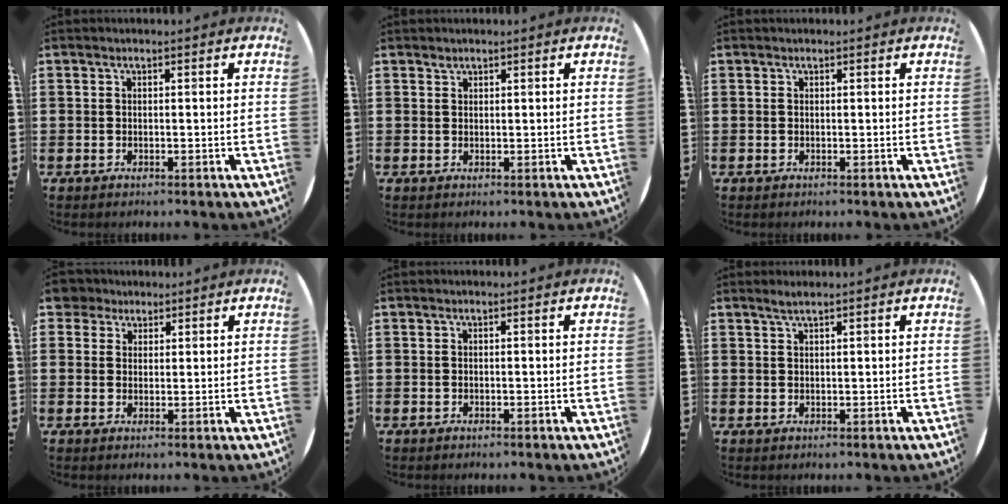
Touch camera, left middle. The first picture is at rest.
{"total": 0.7, "force": [0.7, 0.2, -0.1], "torque": [0.000, 0.002, 0.014]}
{"total": 0.0}
{"total": 3.5, "force": [2.7, 2.2, 0.4], "torque": [-0.013, 0.006, 0.052]}
{"total": 0.0}
{"total": 1.5, "force": [1.2, 0.0, 0.8], "torque": [-0.017, 0.002, 0.022]}